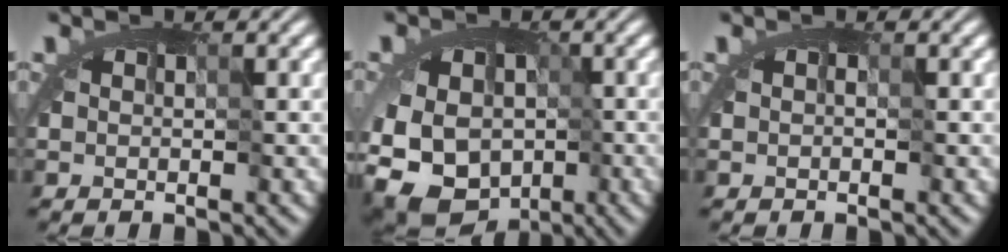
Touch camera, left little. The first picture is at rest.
{"total": 8.7, "force": [-3.2, 7.1, 3.9], "torque": [-0.059, 0.009, -0.051]}
{"total": 0.0}